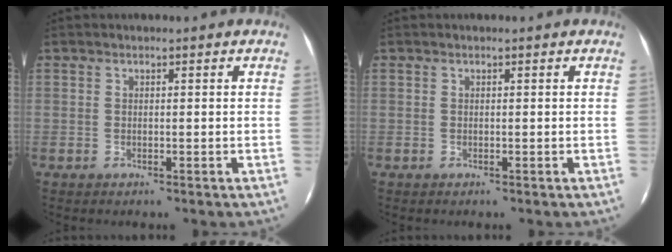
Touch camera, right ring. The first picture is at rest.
{"total": 0.0}